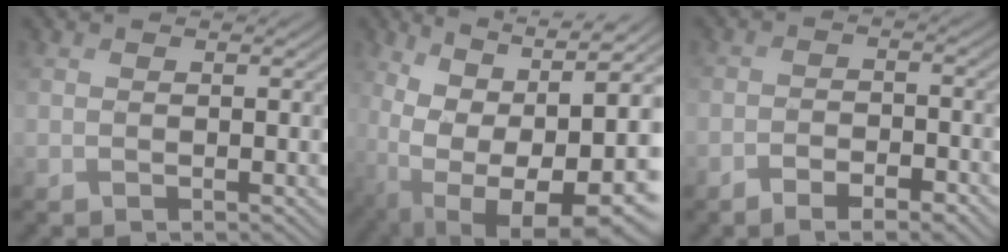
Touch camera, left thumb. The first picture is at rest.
{"total": 17.7, "force": [-5.2, 10.1, 13.6], "torque": [-0.205, -0.044, -0.042]}
{"total": 4.9, "force": [-4.0, 1.4, 2.6], "torque": [-0.043, 0.002, -0.057]}